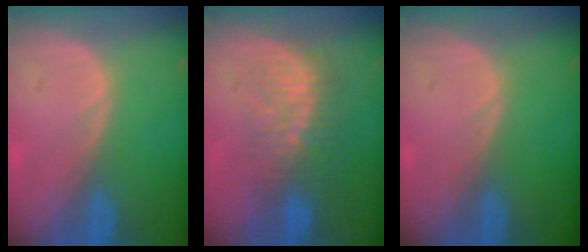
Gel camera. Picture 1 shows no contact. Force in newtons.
{"total": 8.3, "press": 7.7, "slide": 3.0}
{"total": 0.0}